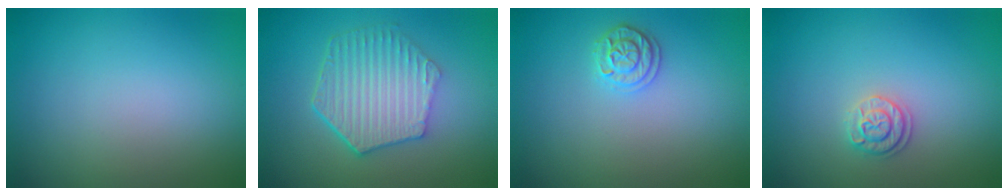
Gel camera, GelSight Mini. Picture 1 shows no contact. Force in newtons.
{"total": 6.1, "press": 4.7, "slide": 4.0}
{"total": 1.9, "press": 1.9, "slide": 0.3}
{"total": 1.7, "press": 1.7, "slide": 0.5}